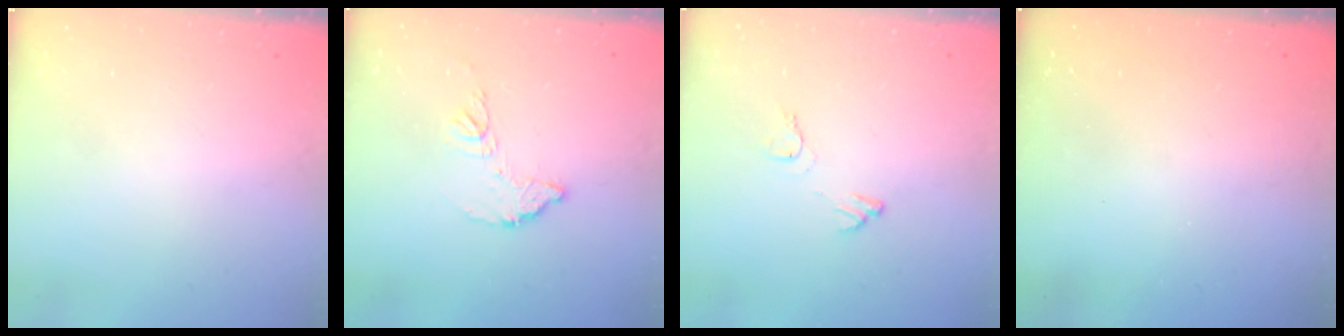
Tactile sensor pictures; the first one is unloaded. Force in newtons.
{"total": 7.8, "press": 7.8, "slide": 0.1}
{"total": 5.7, "press": 5.7, "slide": 0.4}
{"total": 3.1, "press": 3.1, "slide": 0.1}